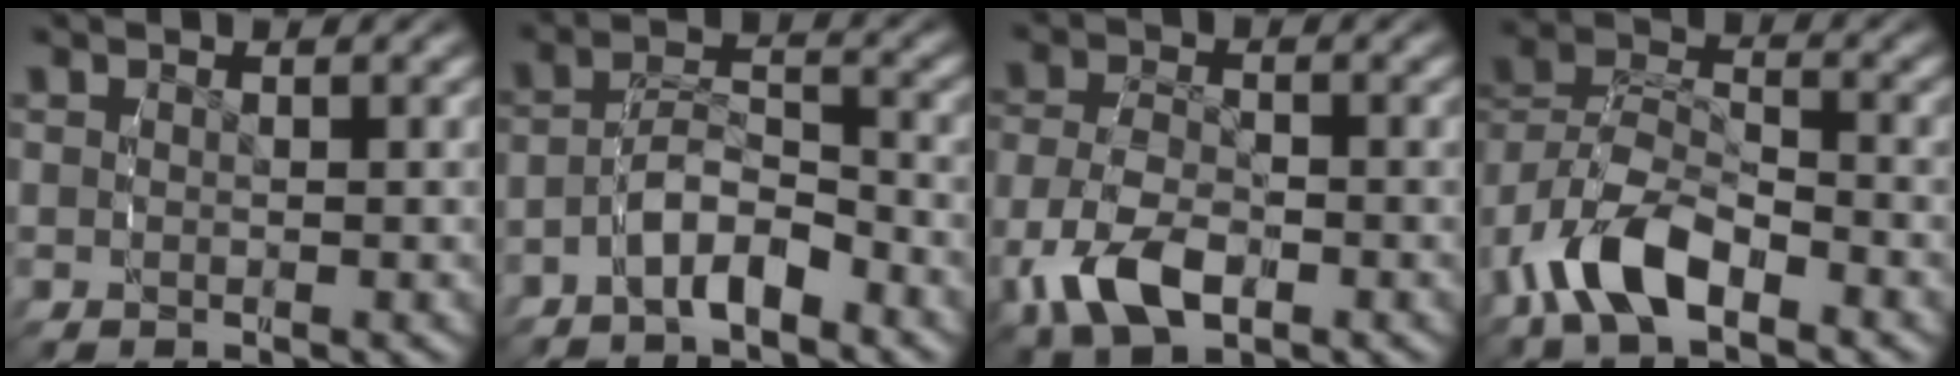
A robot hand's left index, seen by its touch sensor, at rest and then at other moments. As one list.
[{"total": 4.0, "force": [-3.0, 1.7, 2.0], "torque": [-0.028, 0.000, -0.058]}, {"total": 5.7, "force": [-2.4, 3.5, 3.8], "torque": [-0.083, -0.016, -0.036]}, {"total": 5.3, "force": [-2.6, 3.4, 3.1], "torque": [-0.074, -0.010, -0.048]}]